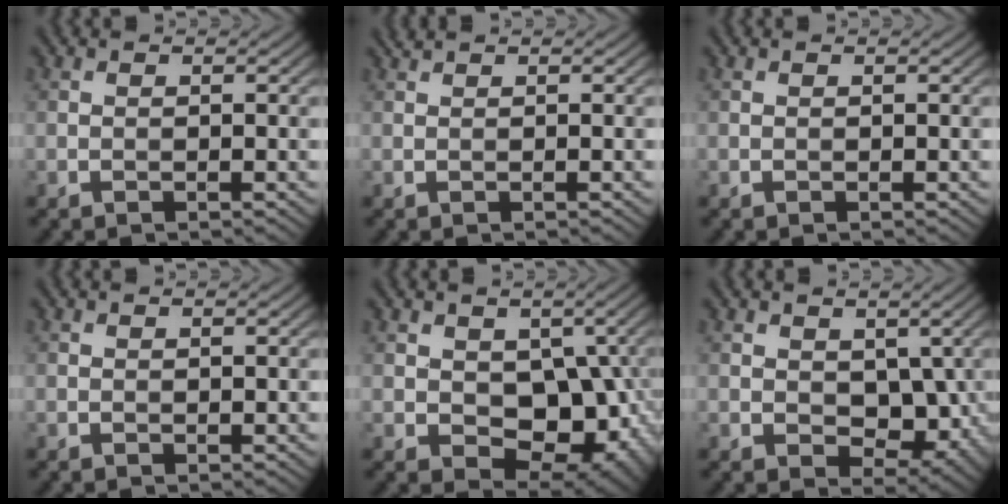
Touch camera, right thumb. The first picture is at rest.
{"total": 0.8, "force": [0.7, 0.0, 0.4], "torque": [-0.014, 0.006, 0.013]}
{"total": 0.0}
{"total": 0.0}
{"total": 11.0, "force": [0.0, 7.7, 7.9], "torque": [-0.118, -0.030, 0.014]}
{"total": 6.2, "force": [0.7, 4.3, 4.3], "torque": [-0.083, -0.018, 0.015]}